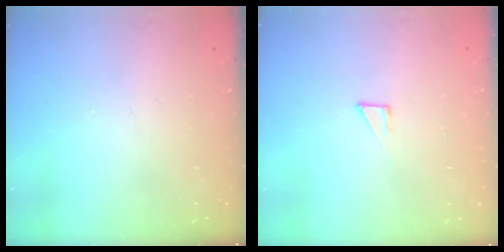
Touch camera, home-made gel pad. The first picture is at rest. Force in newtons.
{"total": 3.6, "press": 3.6, "slide": 0.4}